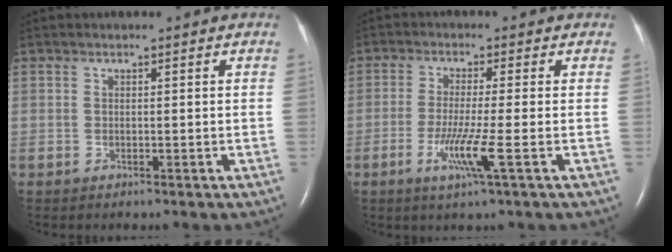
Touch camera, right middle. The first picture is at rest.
{"total": 5.8, "force": [-2.1, -0.9, 5.3], "torque": [-0.109, -0.021, -0.043]}